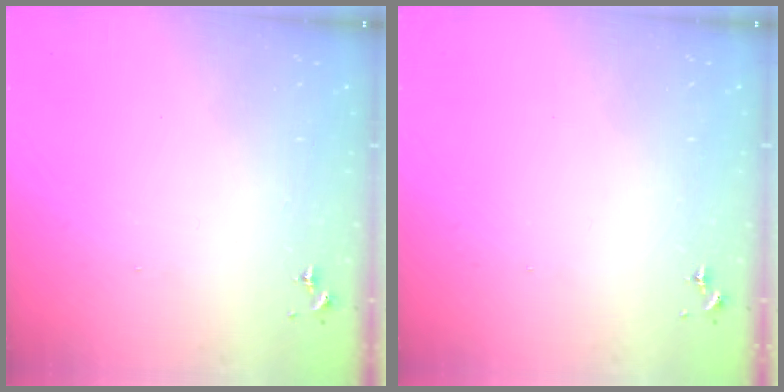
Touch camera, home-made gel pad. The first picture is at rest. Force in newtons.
{"total": 0.0}